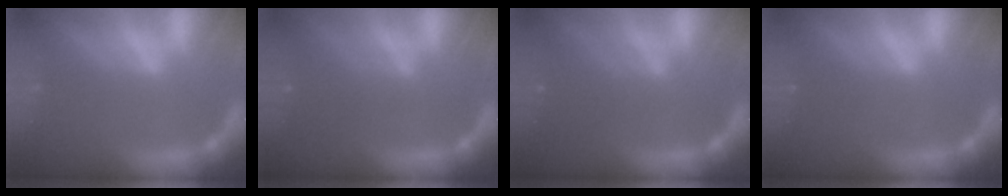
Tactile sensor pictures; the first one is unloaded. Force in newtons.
{"total": 3.0}
{"total": 3.6}
{"total": 1.0}